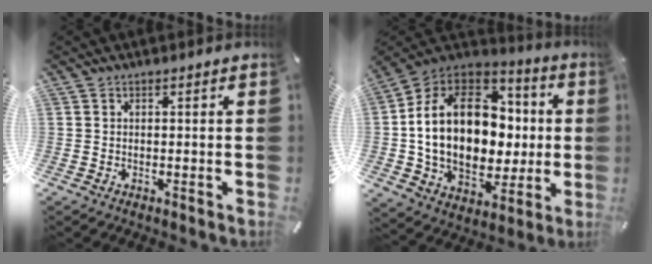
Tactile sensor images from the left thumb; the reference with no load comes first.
{"total": 22.3, "force": [0.6, 16.6, 14.9], "torque": [-0.296, -0.002, 0.017]}